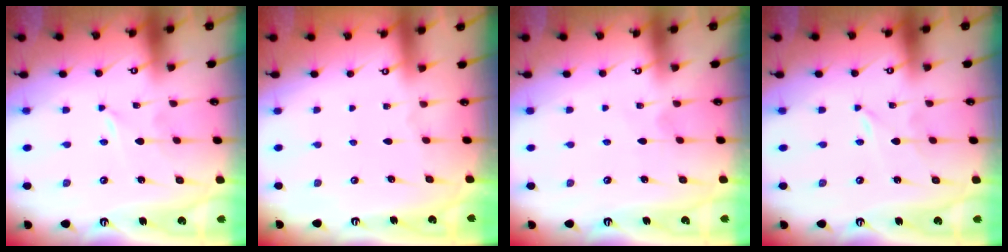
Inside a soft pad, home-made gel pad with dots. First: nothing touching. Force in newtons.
{"total": 0.0}
{"total": 2.6, "press": 2.6, "slide": 0.3}
{"total": 0.0}